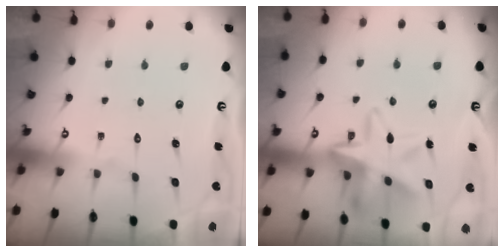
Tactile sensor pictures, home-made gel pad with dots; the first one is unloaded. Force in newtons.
{"total": 15.1, "press": 15.0, "slide": 1.5}